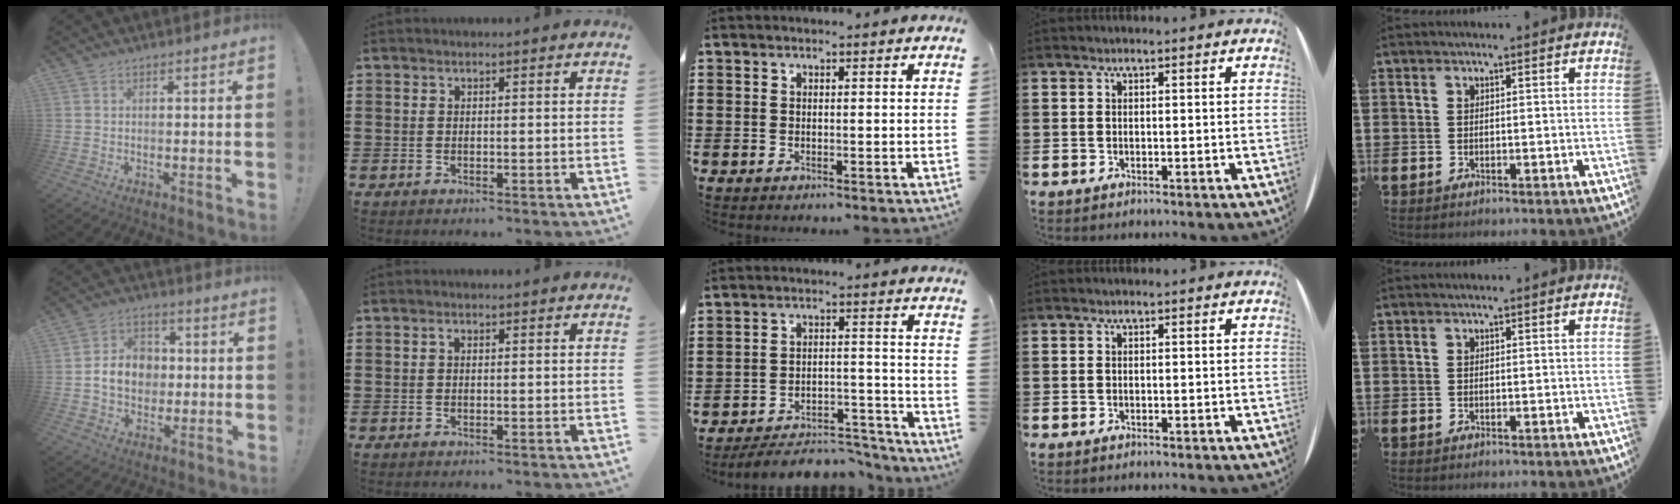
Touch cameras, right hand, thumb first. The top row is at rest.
{"thumb": {"total": 11.3, "force": [-0.2, 9.4, 6.1], "torque": [-0.110, 0.014, 0.004]}, "index": {"total": 0.7, "force": [0.1, 0.4, 0.5], "torque": [-0.012, 0.003, 0.001]}, "middle": {"total": 5.4, "force": [-5.2, 0.9, 1.3], "torque": [-0.026, 0.007, -0.104]}}